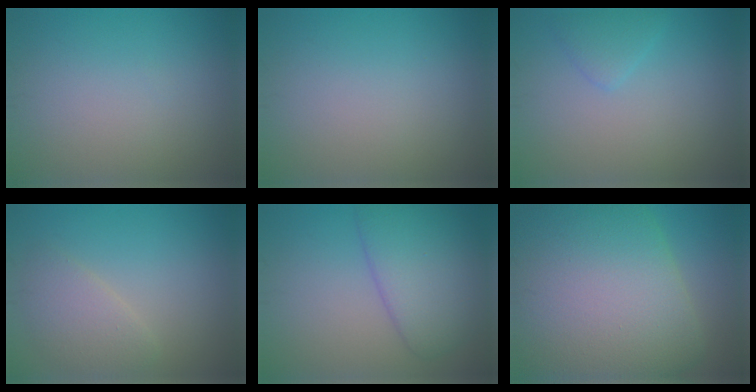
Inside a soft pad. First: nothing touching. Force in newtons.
{"total": 0.0}
{"total": 1.6, "press": 1.6, "slide": 0.1}
{"total": 2.7, "press": 2.7, "slide": 0.2}
{"total": 5.9, "press": 5.9, "slide": 0.4}
{"total": 17.0, "press": 17.0, "slide": 0.3}